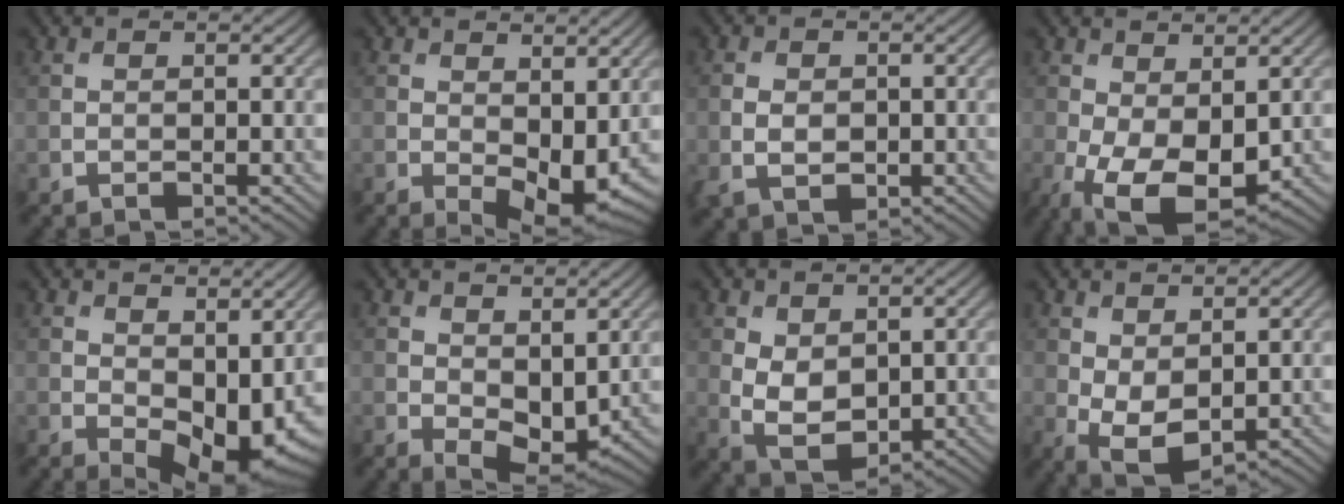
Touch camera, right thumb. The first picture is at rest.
{"total": 7.5, "force": [-0.2, 4.1, 6.2], "torque": [-0.106, -0.017, 0.010]}
{"total": 3.6, "force": [-0.4, 2.6, 2.4], "torque": [-0.054, -0.004, -0.005]}
{"total": 10.2, "force": [-2.4, 5.6, 8.2], "torque": [-0.193, -0.035, -0.022]}
{"total": 9.7, "force": [-0.1, 5.7, 7.9], "torque": [-0.124, -0.020, 0.013]}
{"total": 5.8, "force": [0.7, 3.5, 4.7], "torque": [-0.088, -0.012, 0.018]}
{"total": 5.7, "force": [0.8, 3.8, 4.2], "torque": [-0.101, -0.005, 0.018]}
{"total": 5.4, "force": [0.1, 3.1, 4.5], "torque": [-0.110, -0.005, 0.009]}